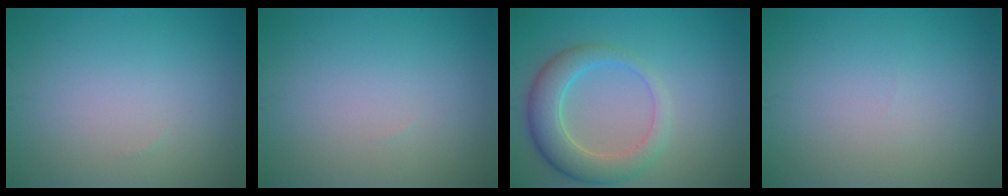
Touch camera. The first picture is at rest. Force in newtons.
{"total": 0.0}
{"total": 4.9, "press": 4.9, "slide": 0.3}
{"total": 0.0}